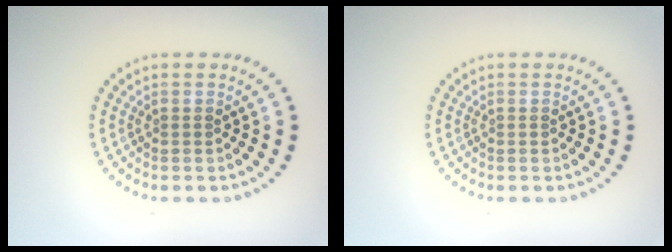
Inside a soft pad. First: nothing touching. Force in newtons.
{"total": 0.0}